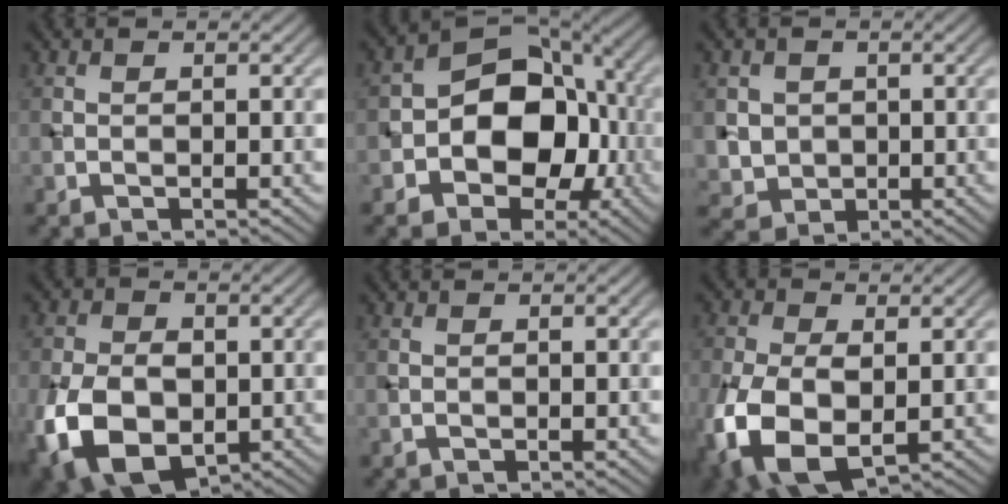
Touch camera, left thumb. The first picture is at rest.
{"total": 12.0, "force": [-2.0, 8.9, 7.9], "torque": [-0.116, -0.003, -0.047]}
{"total": 3.6, "force": [0.5, 3.4, 0.9], "torque": [-0.037, -0.012, 0.009]}
{"total": 12.1, "force": [-3.6, 7.9, 8.4], "torque": [-0.179, -0.023, -0.064]}
{"total": 0.0}
{"total": 11.3, "force": [-3.1, 6.6, 8.6], "torque": [-0.222, -0.032, -0.053]}